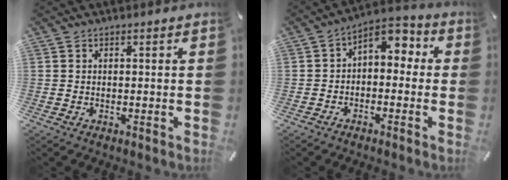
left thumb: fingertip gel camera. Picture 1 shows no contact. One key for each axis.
{"total": 4.5, "fx": 0.1, "fy": 3.7, "fz": 2.6, "tx": -0.038, "ty": -0.002, "tz": -0.006}